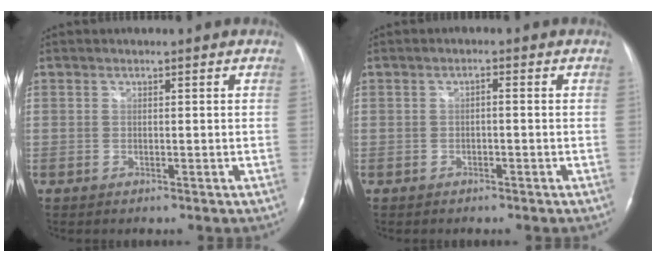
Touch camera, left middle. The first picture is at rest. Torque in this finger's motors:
{"motor_torque": [-0.06, 0.04, 0.14, 0.03]}